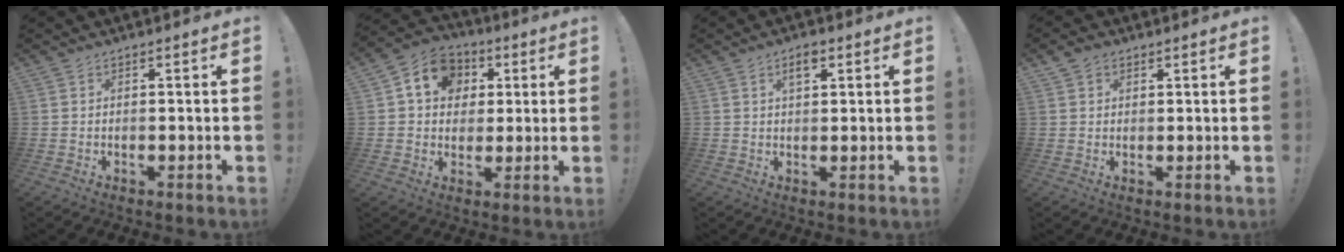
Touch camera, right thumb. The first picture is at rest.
{"total": 11.9, "force": [3.4, 10.0, 5.5], "torque": [-0.080, -0.003, 0.069]}
{"total": 3.6, "force": [1.7, 1.7, 2.6], "torque": [-0.037, -0.003, 0.026]}
{"total": 2.6, "force": [1.6, 1.9, 0.7], "torque": [-0.013, -0.004, 0.030]}